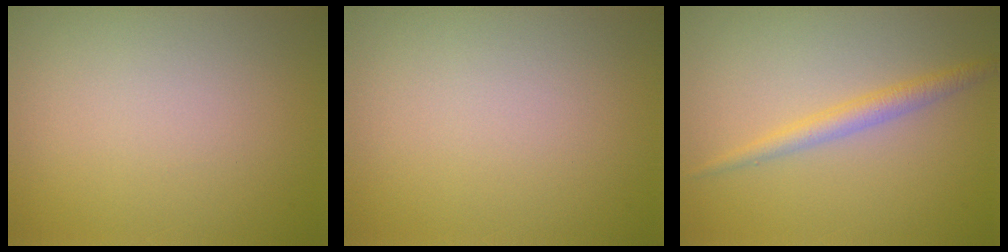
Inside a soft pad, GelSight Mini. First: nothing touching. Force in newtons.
{"total": 0.0}
{"total": 2.0, "press": 2.0, "slide": 0.0}